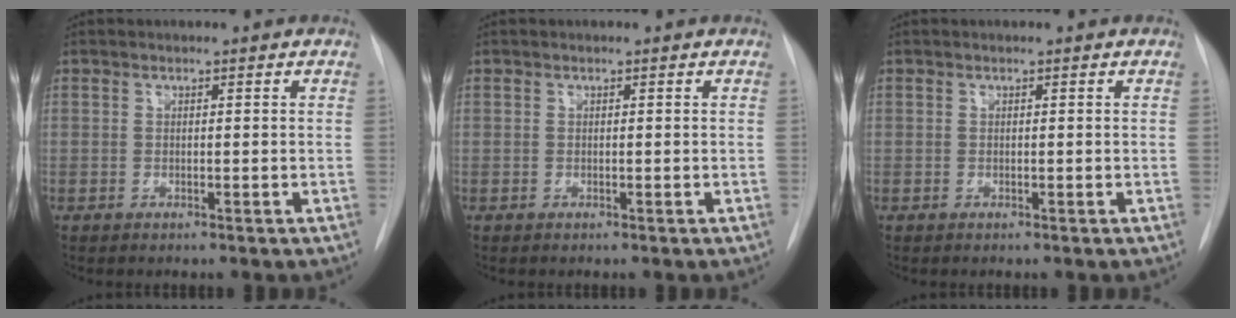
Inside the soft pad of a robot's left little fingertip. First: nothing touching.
{"total": 0.0}
{"total": 0.0}